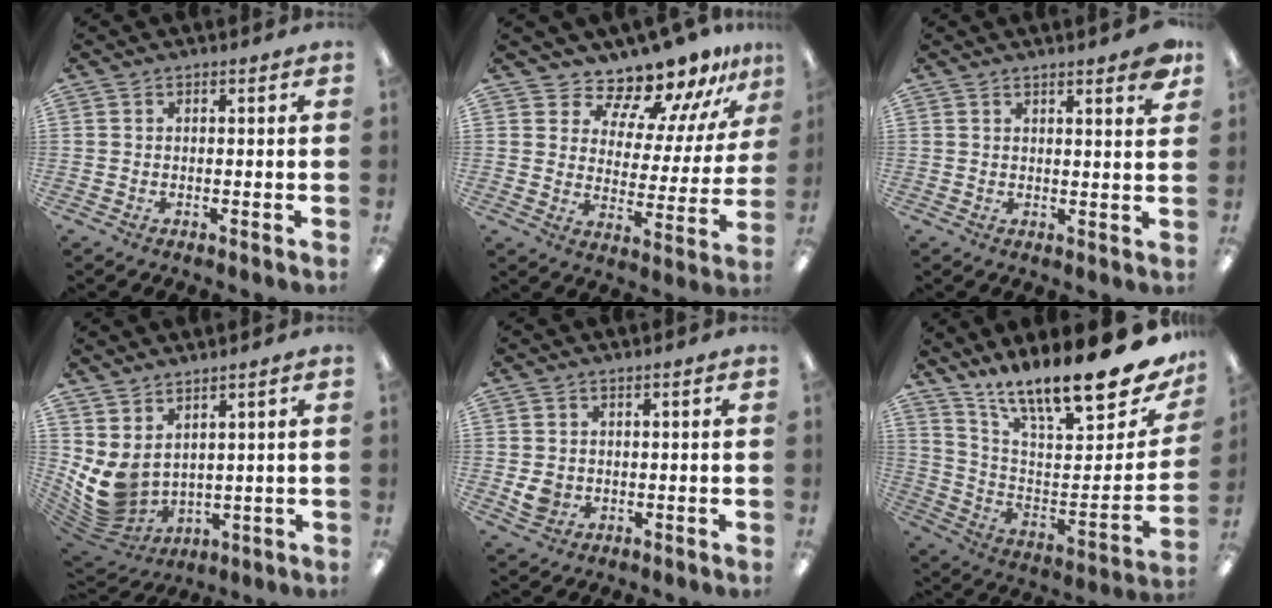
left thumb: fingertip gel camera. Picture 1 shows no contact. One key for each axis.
{"total": 12.5, "fx": 11.9, "fy": 3.1, "fz": 2.4, "tx": -0.050, "ty": -0.114, "tz": 0.210}
{"total": 4.7, "fx": 3.5, "fy": 0.6, "fz": 3.1, "tx": -0.036, "ty": -0.024, "tz": 0.055}
{"total": 7.6, "fx": 2.7, "fy": 5.4, "fz": 4.7, "tx": -0.126, "ty": -0.032, "tz": 0.062}
{"total": 3.5, "fx": 0.3, "fy": 3.0, "fz": 1.8, "tx": -0.023, "ty": -0.005, "tz": 0.003}
{"total": 18.2, "fx": 14.4, "fy": 2.9, "fz": 10.8, "tx": -0.157, "ty": -0.115, "tz": 0.232}